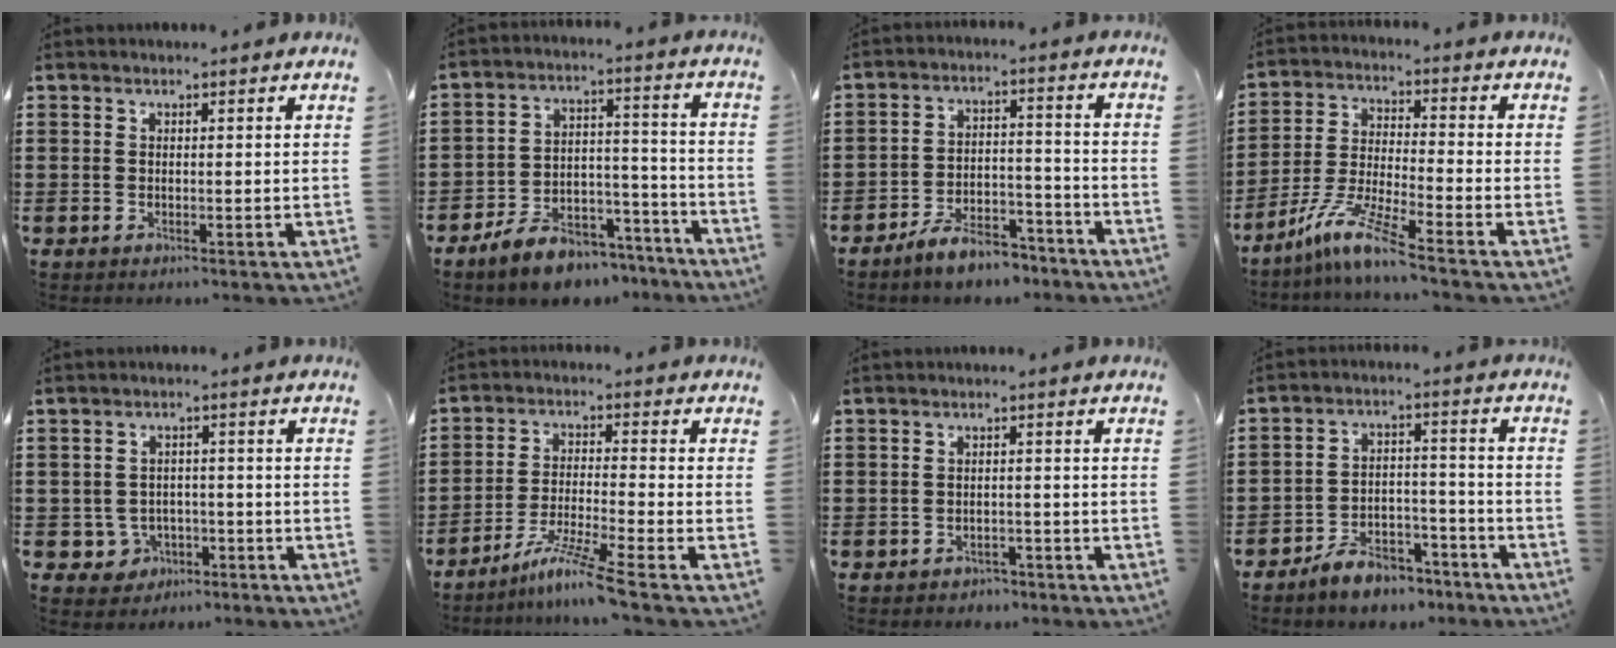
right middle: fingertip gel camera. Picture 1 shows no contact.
{"total": 8.1, "force": [-6.9, 3.2, 2.8], "torque": [-0.049, 0.034, -0.130]}
{"total": 6.7, "force": [-6.0, 1.7, 2.4], "torque": [-0.039, 0.012, -0.113]}
{"total": 8.6, "force": [-6.6, -0.1, 5.5], "torque": [-0.120, -0.013, -0.133]}
{"total": 3.1, "force": [-1.9, 2.4, 0.7], "torque": [-0.021, 0.003, -0.041]}
{"total": 7.1, "force": [-5.6, -0.7, 4.3], "torque": [-0.084, -0.014, -0.106]}
{"total": 1.5, "force": [-1.4, 0.5, -0.1], "torque": [-0.005, 0.002, -0.032]}
{"total": 6.1, "force": [-5.6, 2.0, 1.5], "torque": [-0.029, 0.016, -0.110]}